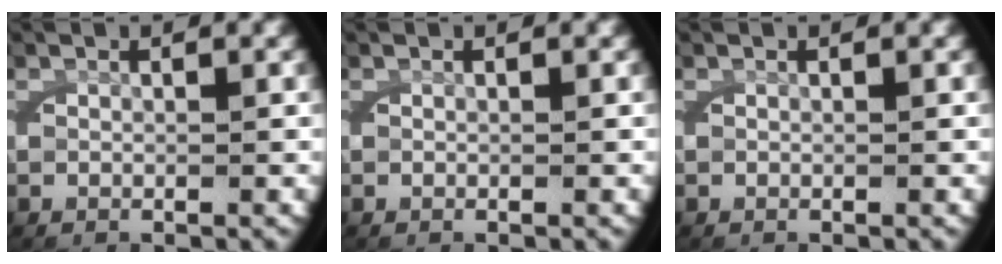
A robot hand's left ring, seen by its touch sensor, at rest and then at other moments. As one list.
[{"total": 0.0}, {"total": 0.0}]